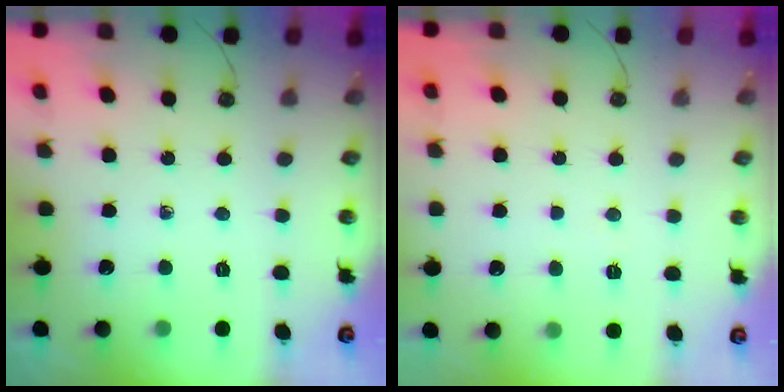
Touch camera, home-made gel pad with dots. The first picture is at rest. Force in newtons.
{"total": 13.2, "press": 3.6, "slide": 12.7}